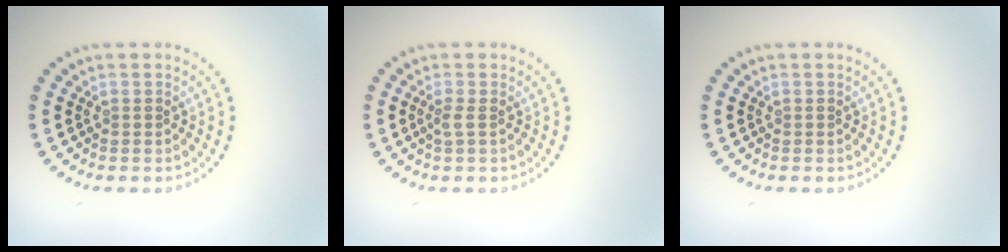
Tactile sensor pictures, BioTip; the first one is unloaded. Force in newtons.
{"total": 0.9, "press": 0.7, "slide": 0.6}
{"total": 0.0}